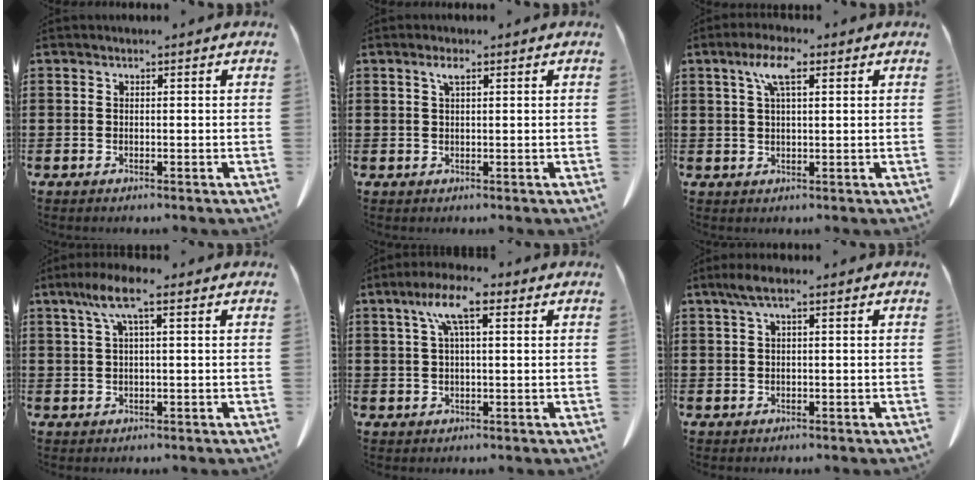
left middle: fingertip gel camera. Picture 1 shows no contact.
{"total": 1.8, "force": [0.8, 0.4, 1.5], "torque": [-0.032, 0.006, 0.013]}
{"total": 5.2, "force": [2.4, 1.6, 4.4], "torque": [-0.094, 0.012, 0.039]}
{"total": 5.7, "force": [2.2, 0.9, 5.2], "torque": [-0.112, 0.004, 0.035]}
{"total": 7.5, "force": [3.2, 1.9, 6.5], "torque": [-0.132, 0.016, 0.053]}
{"total": 2.2, "force": [0.4, 0.3, 2.1], "torque": [-0.048, 0.000, 0.005]}